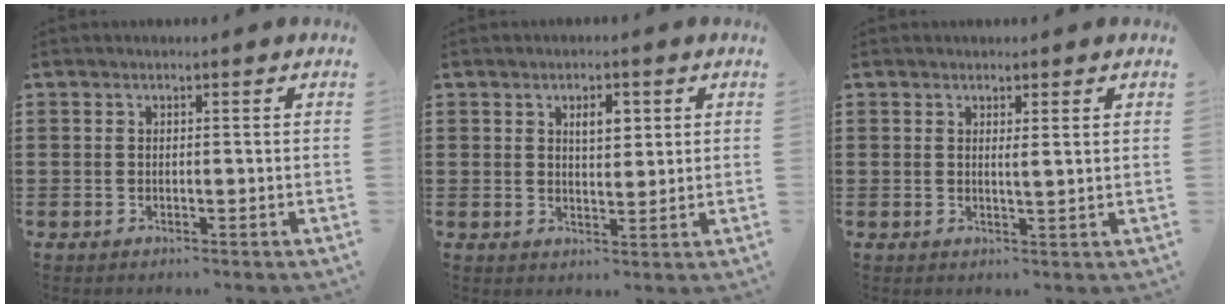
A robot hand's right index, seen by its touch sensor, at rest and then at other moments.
{"total": 3.3, "force": [1.3, 1.6, 2.6], "torque": [-0.039, 0.002, 0.018]}
{"total": 1.3, "force": [0.7, -0.1, 1.1], "torque": [-0.022, -0.002, 0.011]}